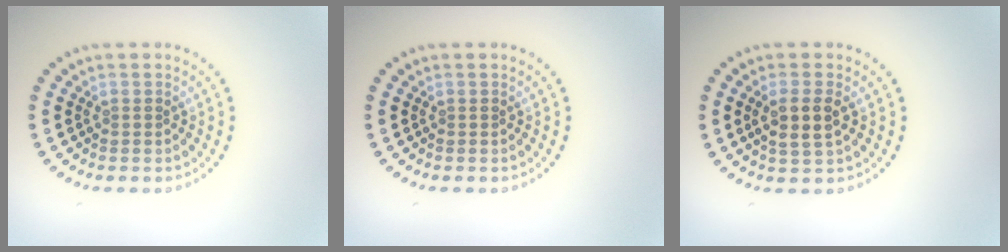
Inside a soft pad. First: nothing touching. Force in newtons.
{"total": 0.0}
{"total": 2.7, "press": 2.5, "slide": 1.1}